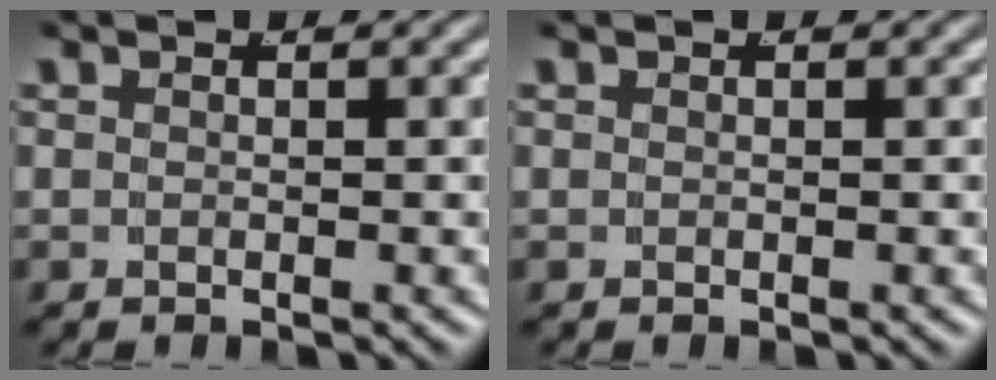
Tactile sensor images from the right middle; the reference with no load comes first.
{"total": 0.0}